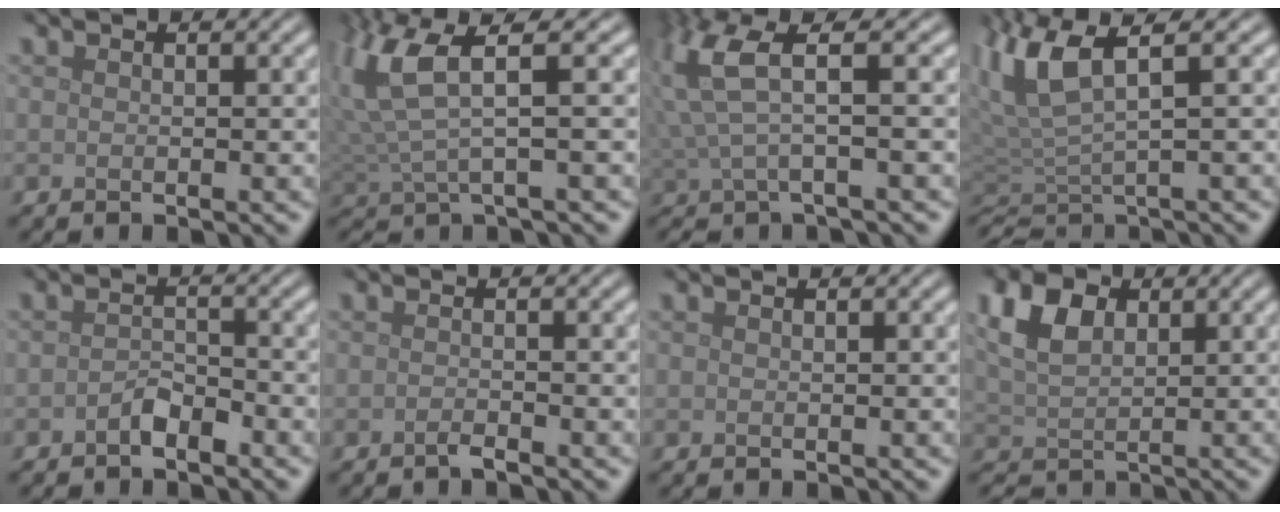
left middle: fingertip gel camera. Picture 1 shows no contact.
{"total": 5.4, "force": [2.0, 1.2, 4.9], "torque": [-0.119, 0.003, 0.039]}
{"total": 5.0, "force": [1.7, 0.8, 4.6], "torque": [-0.110, 0.008, 0.030]}
{"total": 5.4, "force": [2.0, 1.5, 4.8], "torque": [-0.100, 0.004, 0.032]}
{"total": 1.7, "force": [-1.2, 0.7, 1.0], "torque": [-0.019, 0.005, -0.024]}
{"total": 0.9, "force": [-0.7, 0.1, 0.6], "torque": [-0.010, 0.002, -0.017]}
{"total": 0.0}
{"total": 4.2, "force": [1.6, 2.8, 2.6], "torque": [-0.056, 0.003, 0.030]}